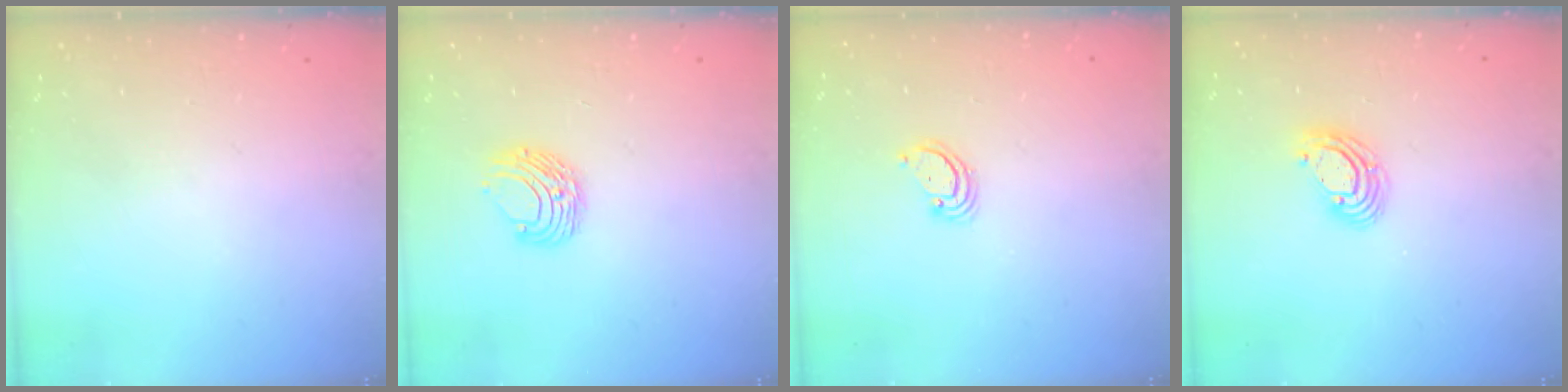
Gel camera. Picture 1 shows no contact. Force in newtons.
{"total": 7.7, "press": 7.7, "slide": 0.3}
{"total": 2.6, "press": 2.6, "slide": 0.2}
{"total": 8.2, "press": 8.1, "slide": 1.4}